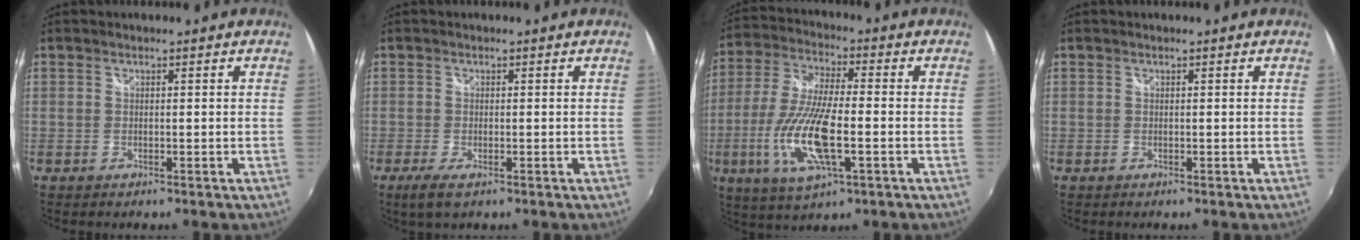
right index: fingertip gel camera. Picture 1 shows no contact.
{"total": 3.5, "force": [-1.8, 1.2, 2.7], "torque": [-0.060, -0.013, -0.029]}
{"total": 15.6, "force": [-4.3, 4.6, 14.3], "torque": [-0.304, -0.016, -0.082]}
{"total": 0.0}